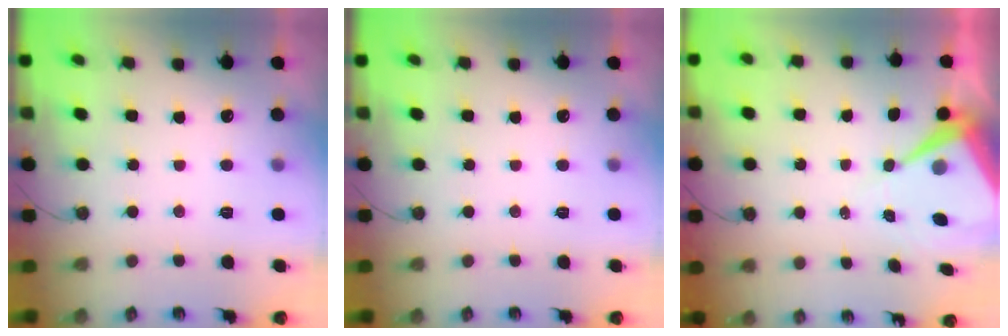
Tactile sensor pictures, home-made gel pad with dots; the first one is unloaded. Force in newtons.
{"total": 0.0}
{"total": 9.1, "press": 9.0, "slide": 0.8}